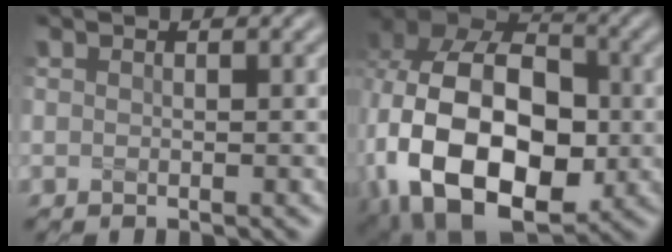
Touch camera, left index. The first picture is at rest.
{"total": 18.9, "force": [-3.4, 13.4, 12.9], "torque": [-0.250, -0.026, -0.052]}